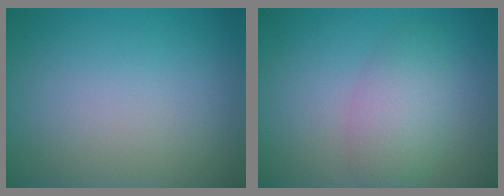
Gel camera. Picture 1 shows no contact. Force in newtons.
{"total": 3.6, "press": 3.6, "slide": 0.0}